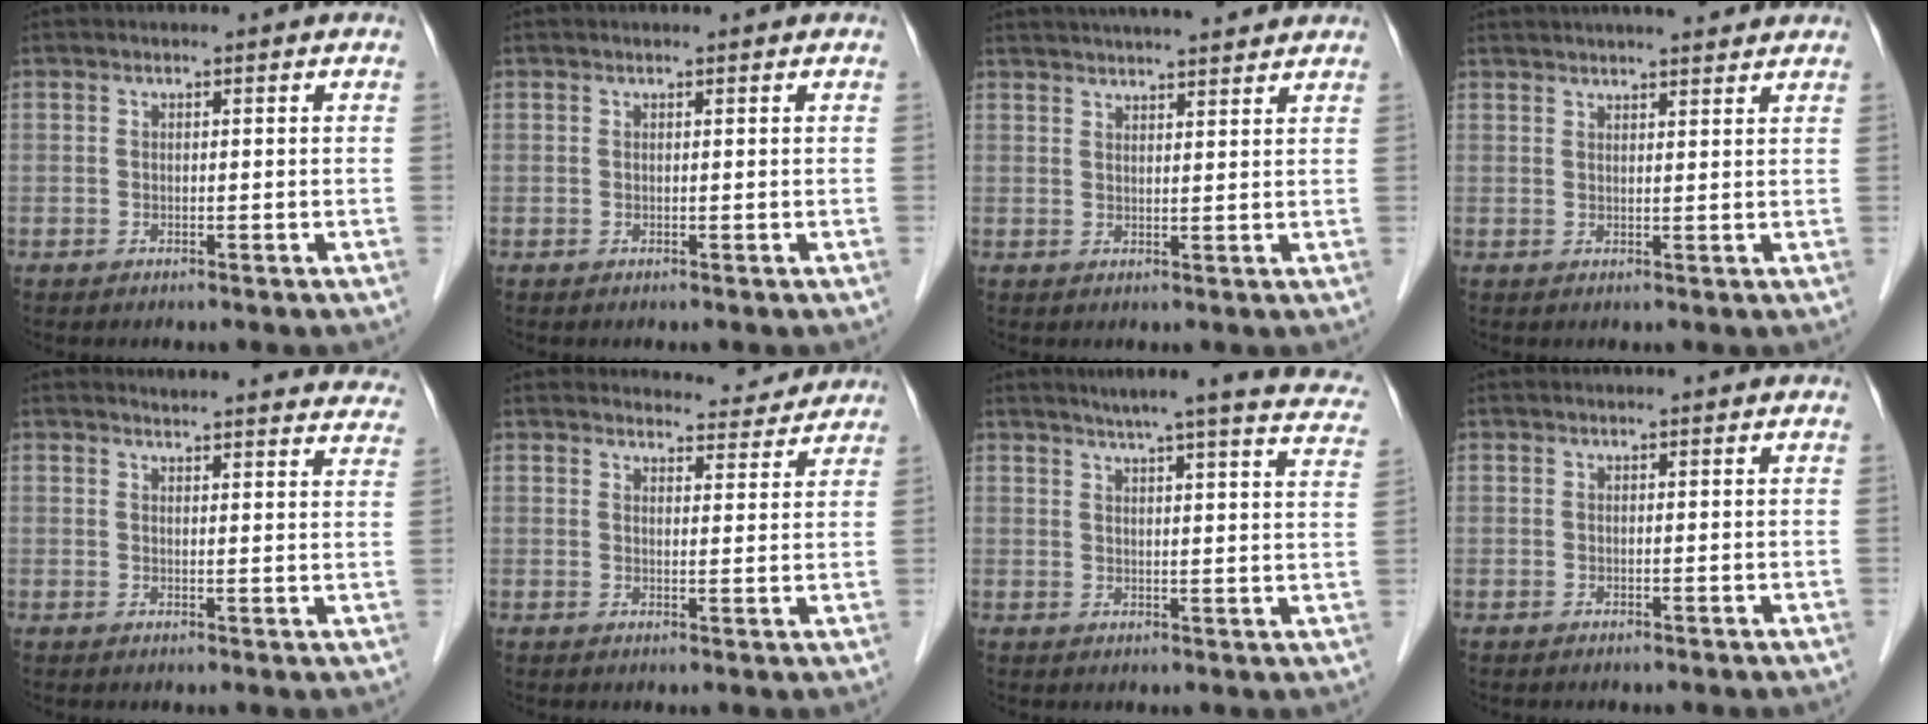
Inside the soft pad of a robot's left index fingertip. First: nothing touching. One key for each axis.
{"total": 0.9, "fx": 0.8, "fy": 0.0, "fz": 0.3, "tx": -0.008, "ty": 0.009, "tz": 0.013}
{"total": 12.9, "fx": 11.6, "fy": 1.6, "fz": 5.4, "tx": -0.084, "ty": 0.033, "tz": 0.161}
{"total": 10.5, "fx": 9.3, "fy": 1.5, "fz": 4.7, "tx": -0.067, "ty": 0.029, "tz": 0.122}
{"total": 19.4, "fx": 18.8, "fy": 2.9, "fz": 4.1, "tx": -0.039, "ty": -0.050, "tz": 0.199}
{"total": 6.7, "fx": 6.6, "fy": 1.3, "fz": 0.0, "tx": 0.008, "ty": -0.002, "tz": 0.072}
{"total": 20.2, "fx": 17.5, "fy": 1.2, "fz": 10.0, "tx": -0.132, "ty": -0.026, "tz": 0.199}
{"total": 1.1, "fx": 1.1, "fy": 0.1, "fz": 0.4, "tx": -0.007, "ty": 0.009, "tz": 0.016}